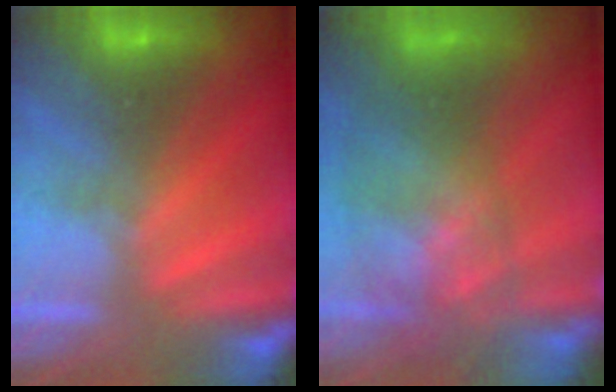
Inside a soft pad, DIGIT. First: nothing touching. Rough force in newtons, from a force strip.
{"total": 7.0}